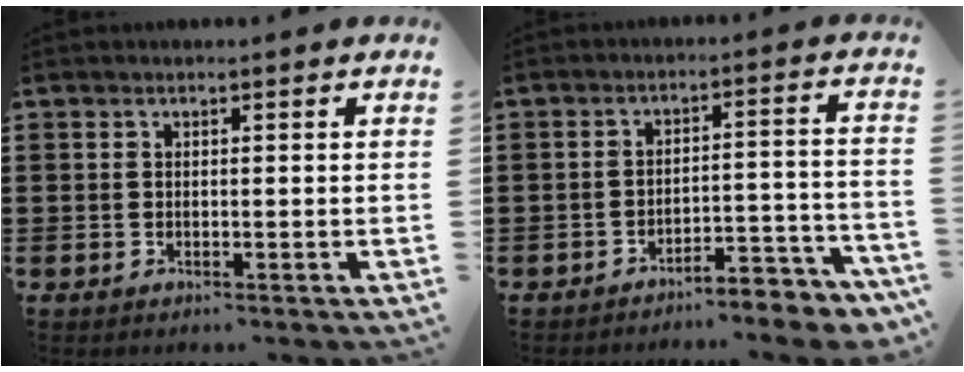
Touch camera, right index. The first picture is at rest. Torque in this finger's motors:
{"motor_torque": [1.79, 0.35, 0.20, 0.02]}